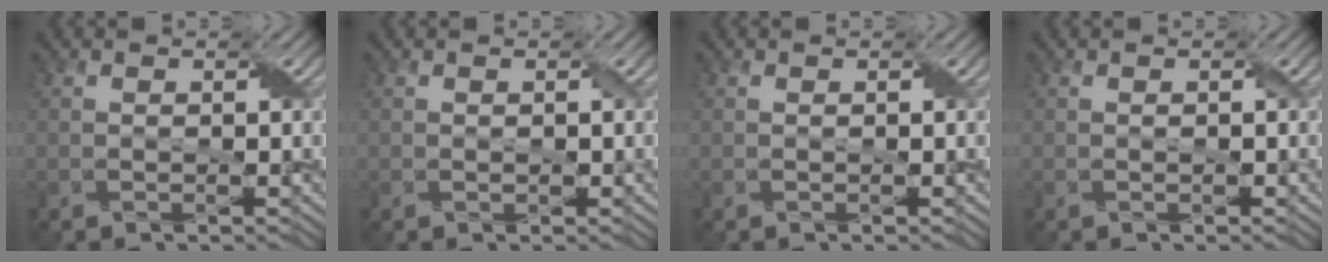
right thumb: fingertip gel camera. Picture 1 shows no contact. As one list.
[{"total": 0.5, "force": [0.0, 0.4, 0.3], "torque": [-0.005, -0.001, 0.002]}, {"total": 0.0}, {"total": 0.0}]